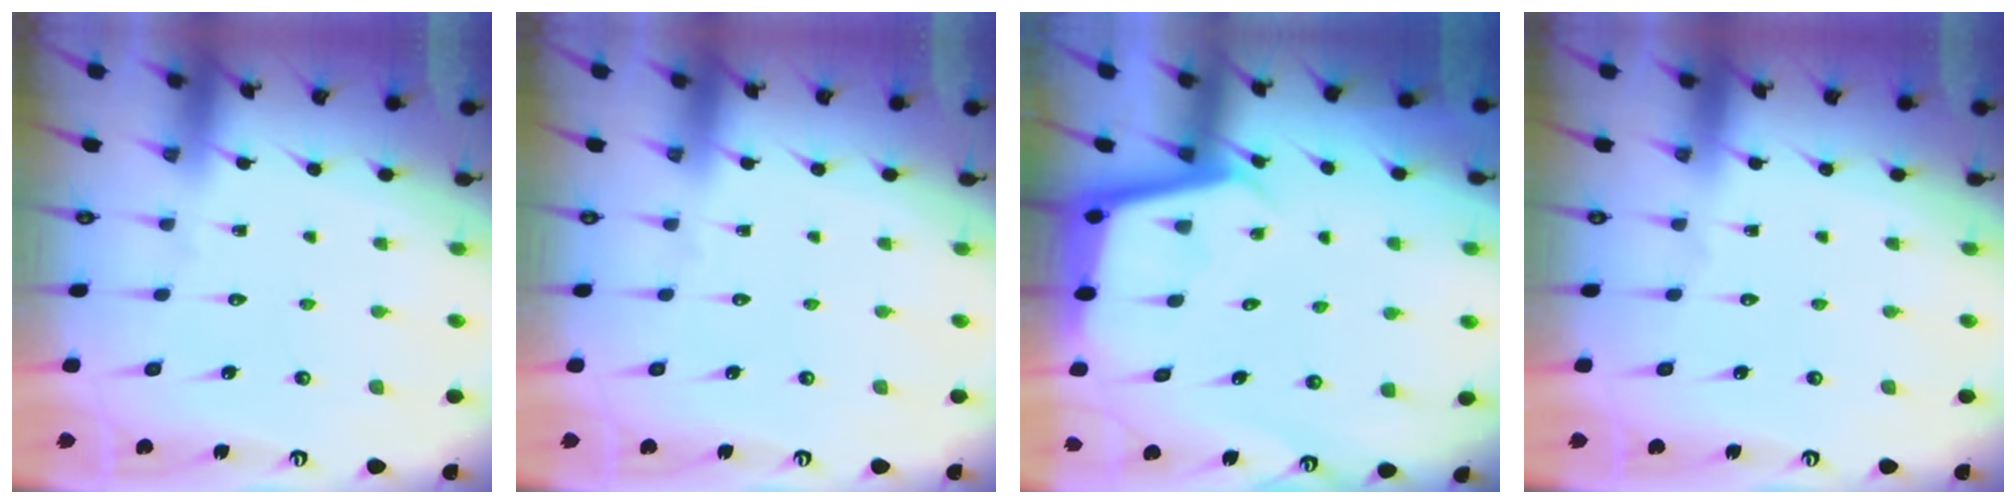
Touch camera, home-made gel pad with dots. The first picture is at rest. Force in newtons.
{"total": 0.0}
{"total": 3.3, "press": 3.3, "slide": 0.2}
{"total": 0.0}